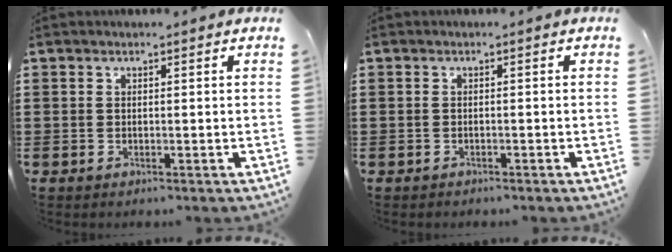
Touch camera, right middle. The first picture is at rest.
{"total": 0.6, "force": [-0.6, 0.2, 0.0], "torque": [-0.001, 0.001, -0.013]}